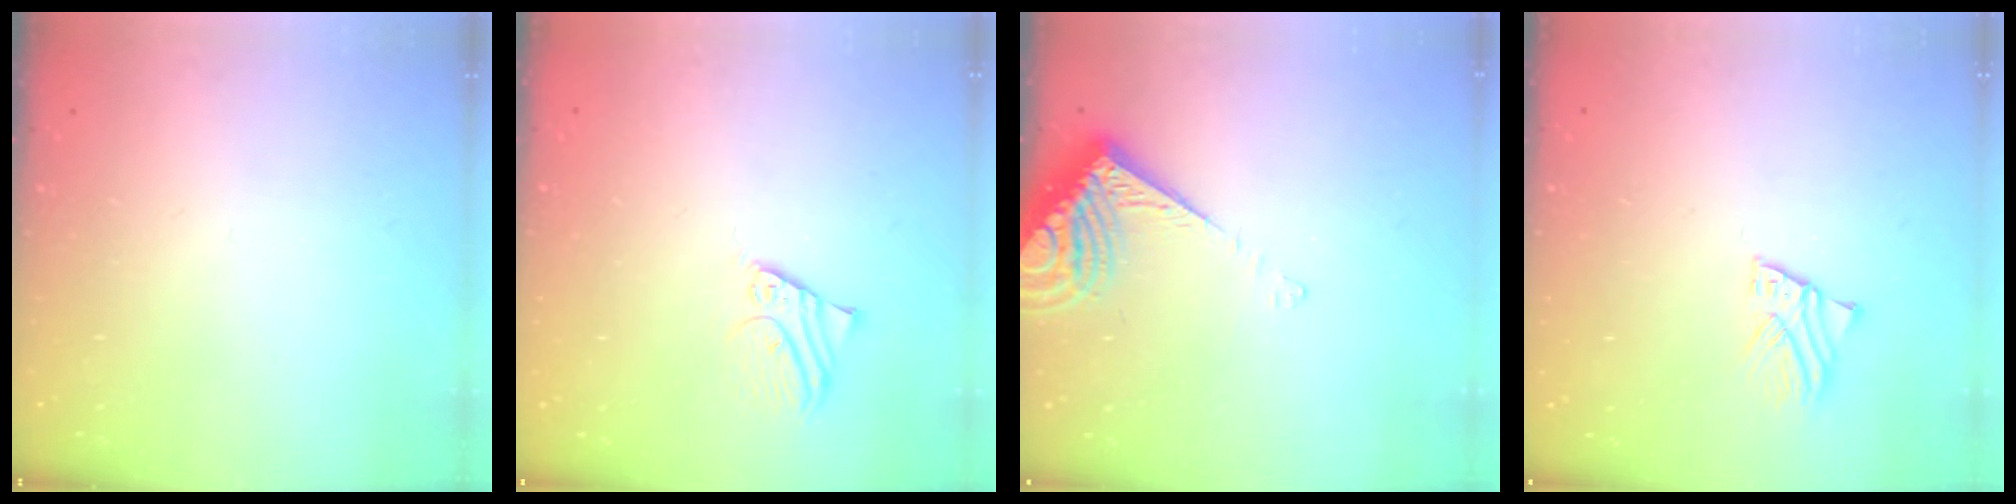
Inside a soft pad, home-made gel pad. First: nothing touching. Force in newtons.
{"total": 2.8, "press": 2.8, "slide": 0.2}
{"total": 8.4, "press": 8.3, "slide": 1.1}
{"total": 2.3, "press": 2.3, "slide": 0.2}